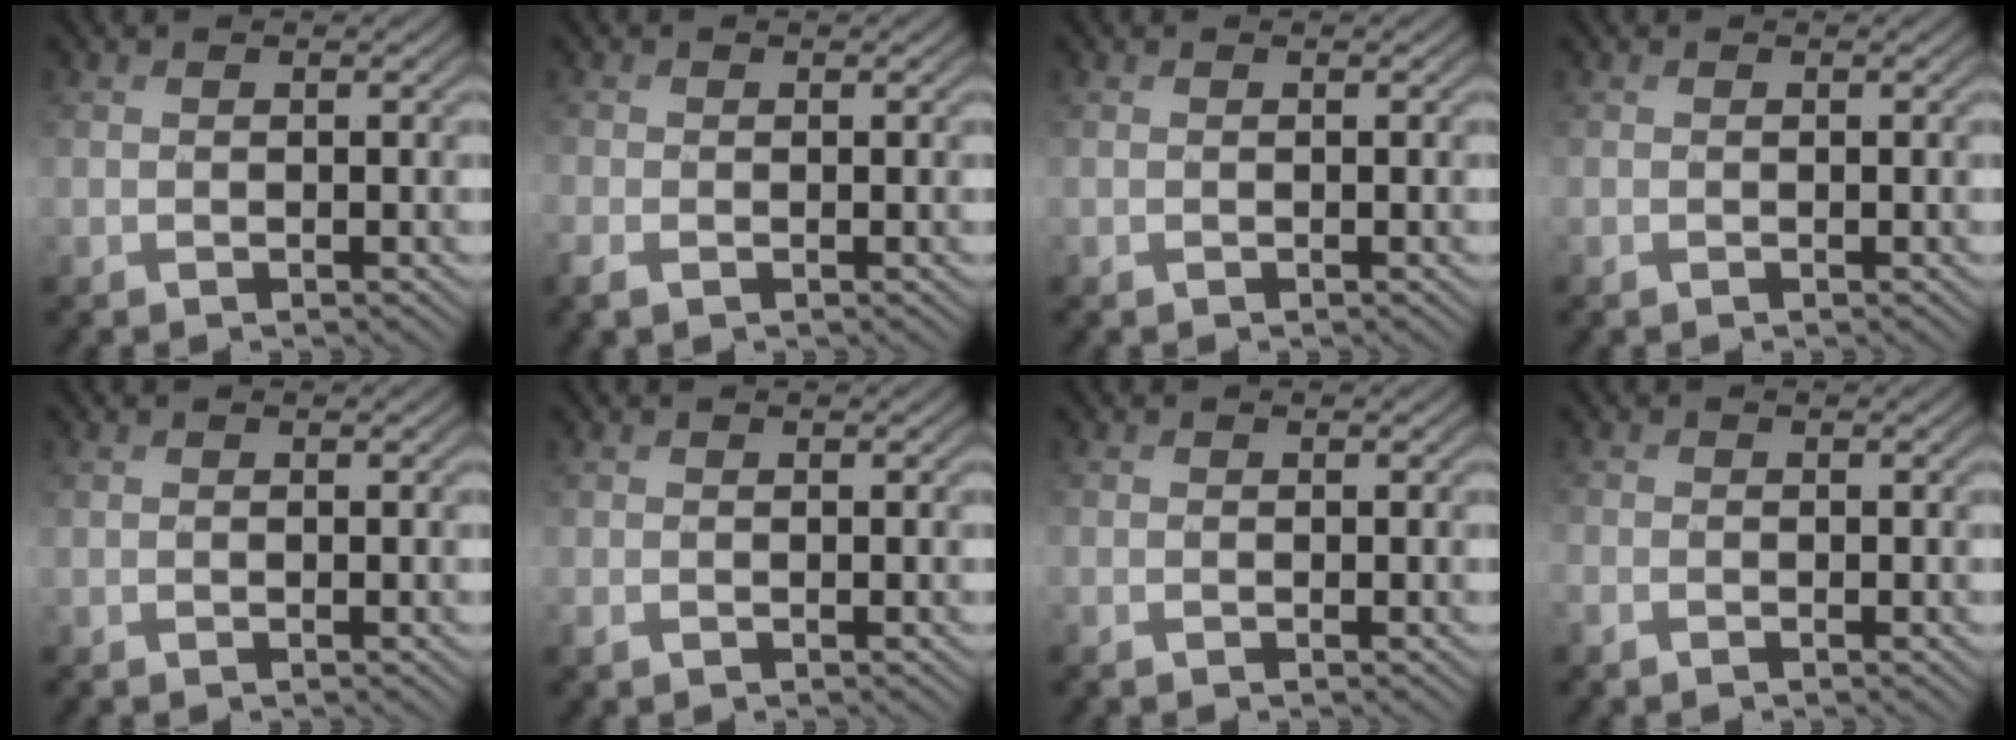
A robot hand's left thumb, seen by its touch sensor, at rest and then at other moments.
{"total": 2.0, "force": [-1.0, 1.2, 1.1], "torque": [-0.036, -0.009, -0.027]}
{"total": 0.0}
{"total": 0.0}
{"total": 0.0}
{"total": 0.9, "force": [-0.4, 0.5, 0.6], "torque": [-0.020, -0.007, -0.008]}
{"total": 0.6, "force": [-0.4, 0.3, 0.4], "torque": [-0.014, -0.004, -0.007]}
{"total": 1.4, "force": [-1.0, 0.8, 0.7], "torque": [-0.023, -0.005, -0.027]}